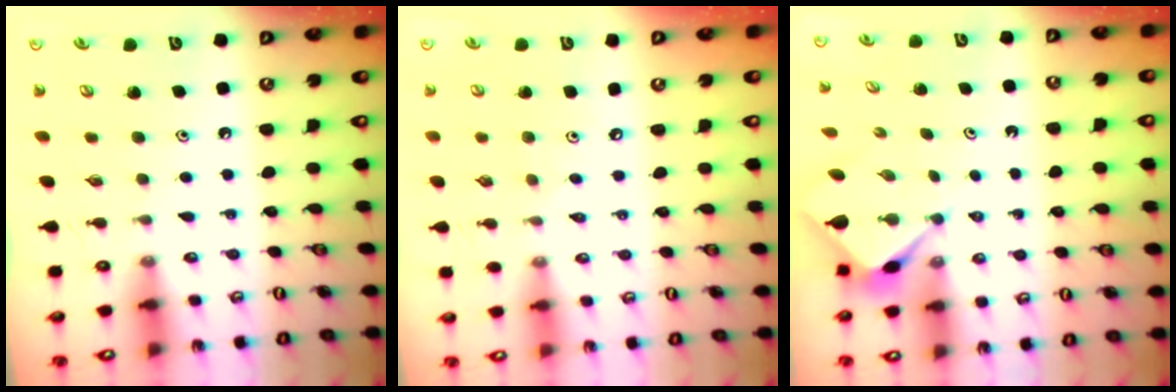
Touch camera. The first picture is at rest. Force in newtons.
{"total": 2.8, "press": 2.8, "slide": 0.5}
{"total": 3.0, "press": 3.0, "slide": 0.3}